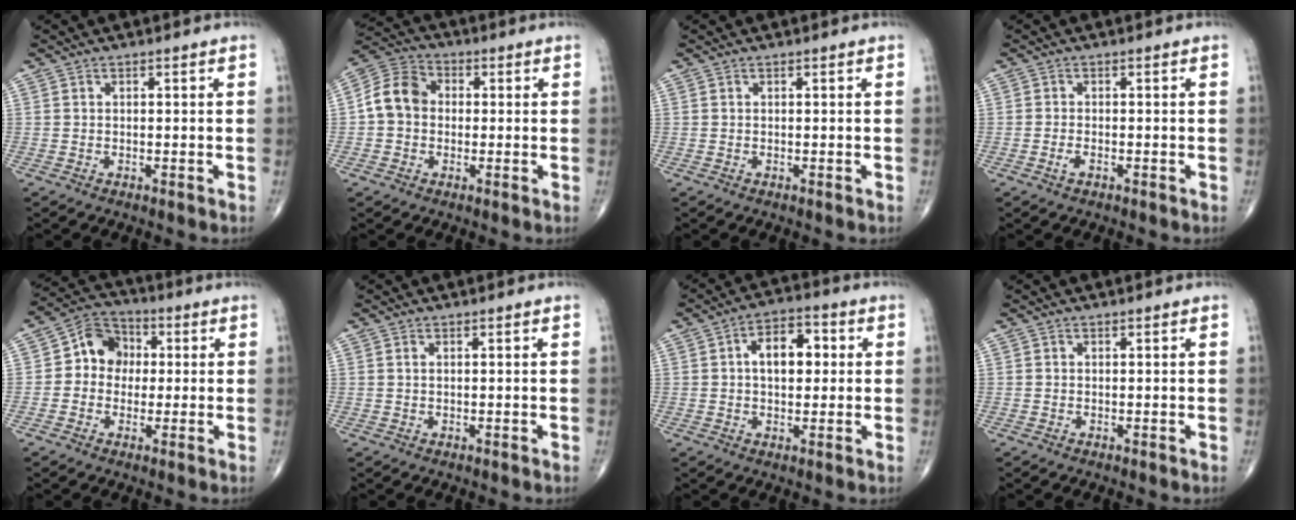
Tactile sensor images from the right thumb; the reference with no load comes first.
{"total": 8.6, "force": [0.1, 7.1, 4.9], "torque": [-0.079, 0.027, -0.013]}
{"total": 0.0}
{"total": 1.6, "force": [-0.8, 0.7, 1.2], "torque": [-0.027, 0.004, -0.015]}
{"total": 8.8, "force": [0.4, 7.6, 4.4], "torque": [-0.042, 0.024, -0.008]}
{"total": 0.6, "force": [0.3, 0.3, 0.5], "torque": [-0.011, 0.004, 0.006]}
{"total": 8.8, "force": [1.3, 5.3, 6.8], "torque": [-0.085, 0.017, 0.014]}
{"total": 0.0}